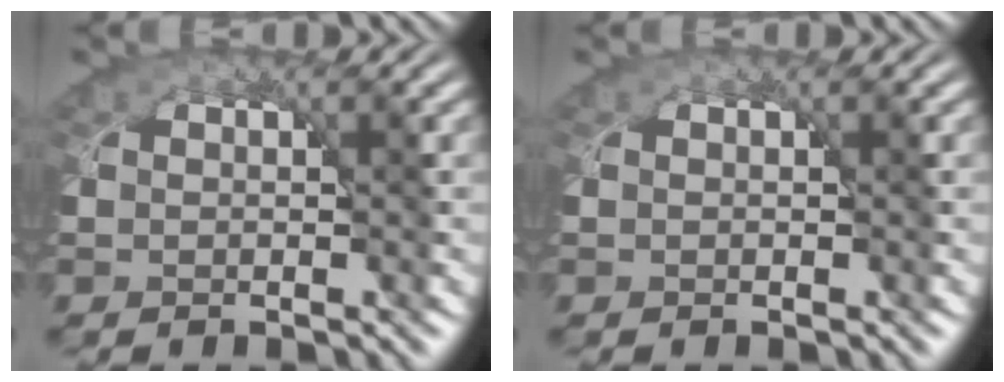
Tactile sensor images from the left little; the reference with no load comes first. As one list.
[{"total": 0.0}]